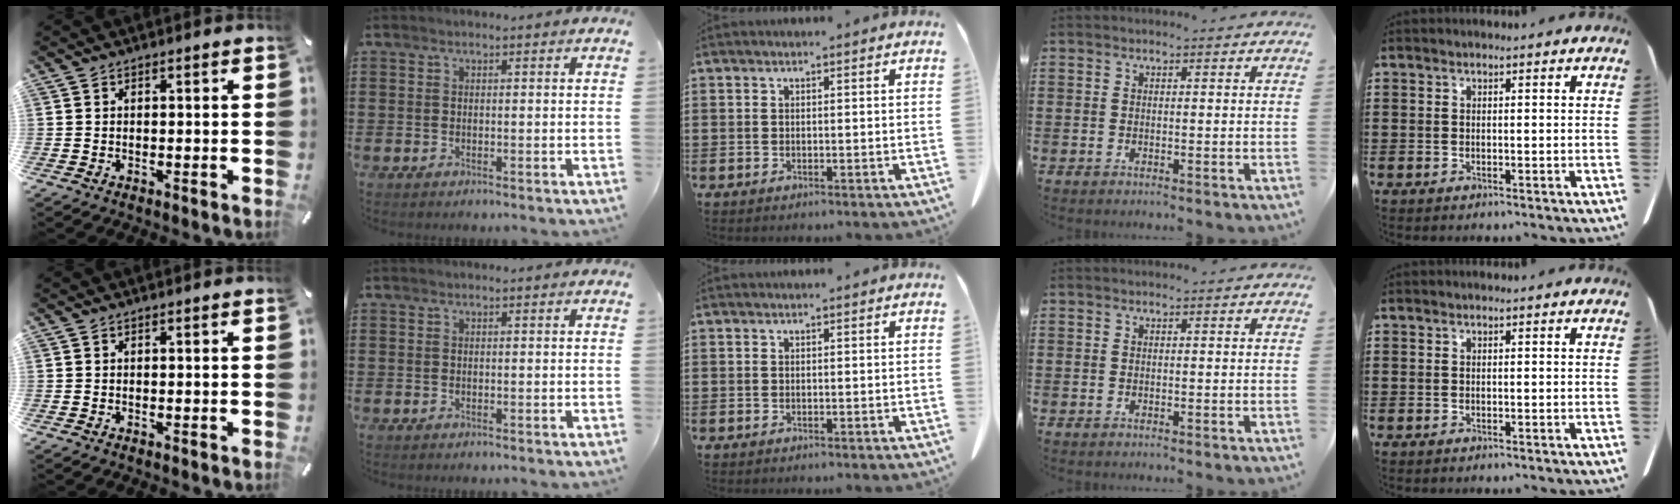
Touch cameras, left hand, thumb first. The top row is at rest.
{}